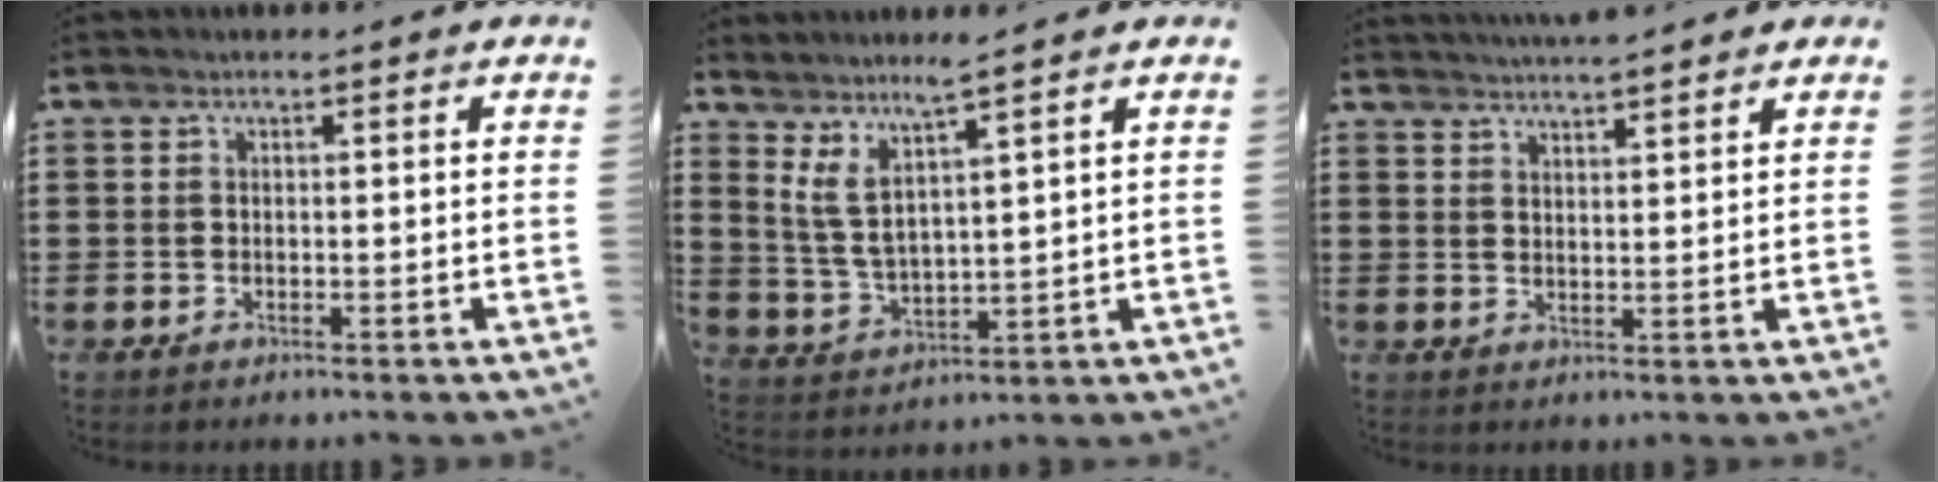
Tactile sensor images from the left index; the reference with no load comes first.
{"total": 4.9, "force": [3.2, 0.6, 3.7], "torque": [-0.094, -0.021, 0.049]}
{"total": 3.2, "force": [3.1, -0.2, 0.6], "torque": [-0.020, -0.007, 0.057]}